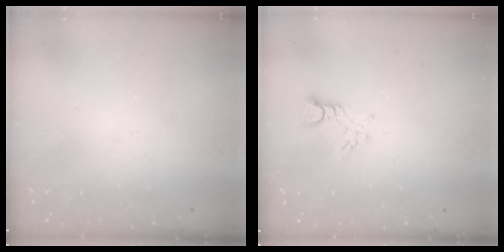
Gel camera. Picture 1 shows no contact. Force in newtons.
{"total": 2.6, "press": 2.6, "slide": 0.4}